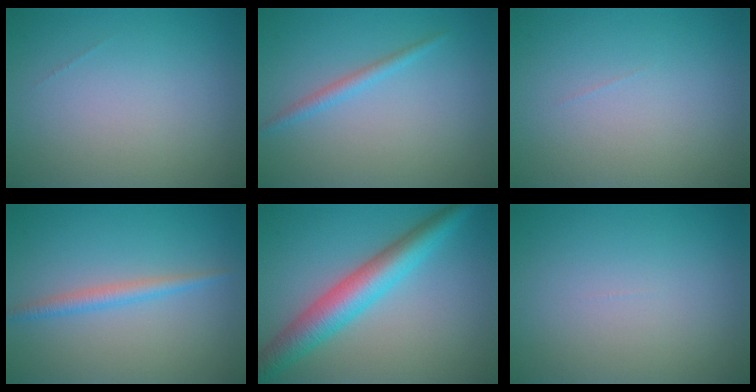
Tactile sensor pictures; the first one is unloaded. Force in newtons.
{"total": 1.4, "press": 1.4, "slide": 0.1}
{"total": 0.0}
{"total": 1.9, "press": 1.9, "slide": 0.0}
{"total": 5.9, "press": 5.9, "slide": 0.1}
{"total": 0.0}